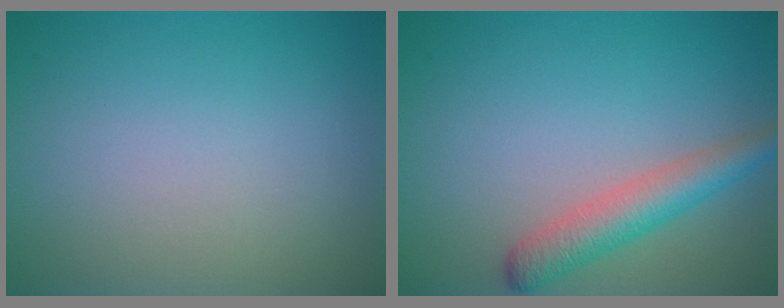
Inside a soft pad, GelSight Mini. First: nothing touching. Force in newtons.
{"total": 3.8, "press": 3.8, "slide": 0.2}